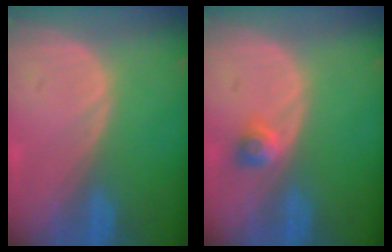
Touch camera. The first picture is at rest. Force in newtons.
{"total": 2.4, "press": 2.1, "slide": 1.2}